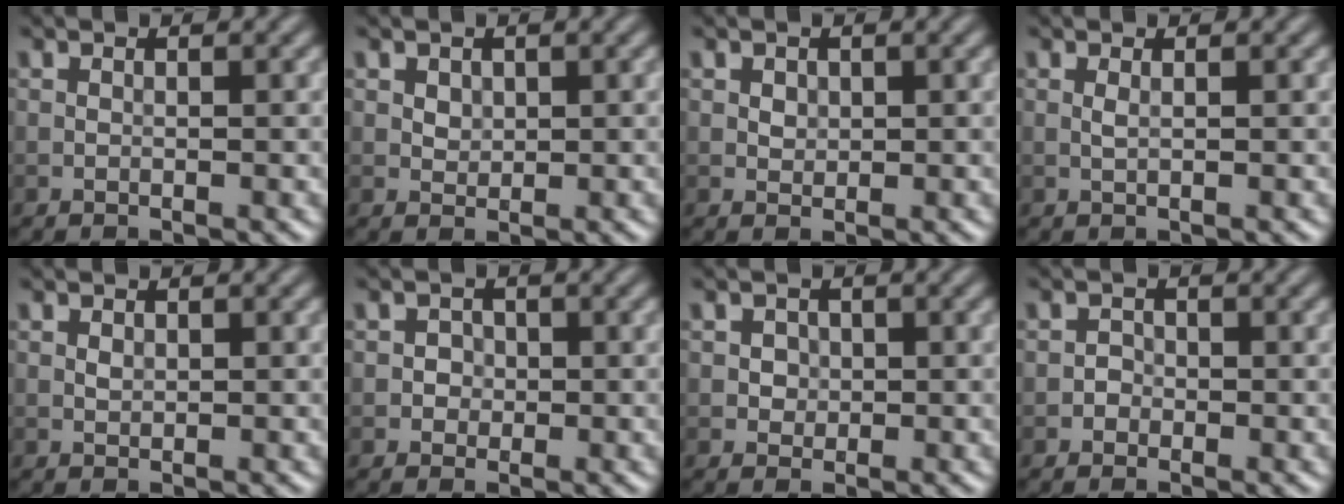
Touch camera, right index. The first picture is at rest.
{"total": 1.0, "force": [0.5, 0.8, 0.4], "torque": [-0.007, -0.002, 0.011]}
{"total": 0.9, "force": [0.3, 0.7, 0.3], "torque": [-0.006, -0.002, 0.007]}
{"total": 0.5, "force": [0.2, 0.1, 0.5], "torque": [-0.013, 0.001, 0.004]}
{"total": 0.6, "force": [0.2, 0.4, 0.4], "torque": [-0.008, 0.001, 0.004]}
{"total": 1.2, "force": [-0.1, 1.2, 0.3], "torque": [0.013, 0.001, -0.005]}
{"total": 1.3, "force": [0.2, 1.2, 0.4], "torque": [0.000, 0.000, 0.010]}
{"total": 0.9, "force": [-0.4, 0.8, 0.1], "torque": [0.005, 0.001, -0.008]}